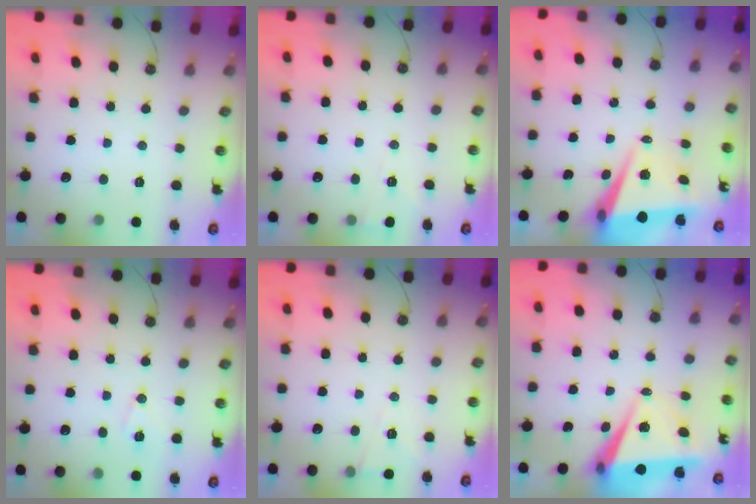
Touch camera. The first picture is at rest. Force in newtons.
{"total": 2.5, "press": 2.4, "slide": 0.7}
{"total": 7.1, "press": 6.3, "slide": 3.2}
{"total": 6.4, "press": 6.3, "slide": 1.2}
{"total": 5.6, "press": 3.7, "slide": 4.2}
{"total": 6.8, "press": 5.3, "slide": 4.3}